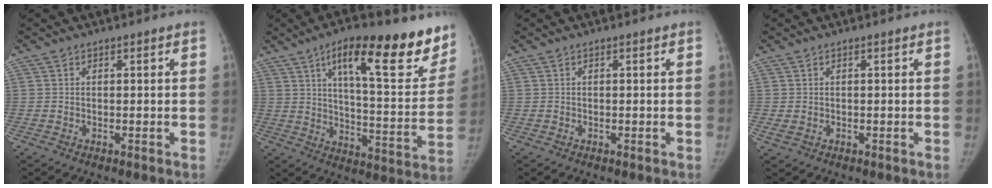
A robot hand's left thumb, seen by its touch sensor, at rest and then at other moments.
{"total": 23.9, "force": [14.3, 7.4, 17.7], "torque": [-0.198, -0.052, 0.208]}
{"total": 0.0}
{"total": 1.6, "force": [-0.2, 1.0, 1.2], "torque": [-0.027, 0.002, 0.001]}